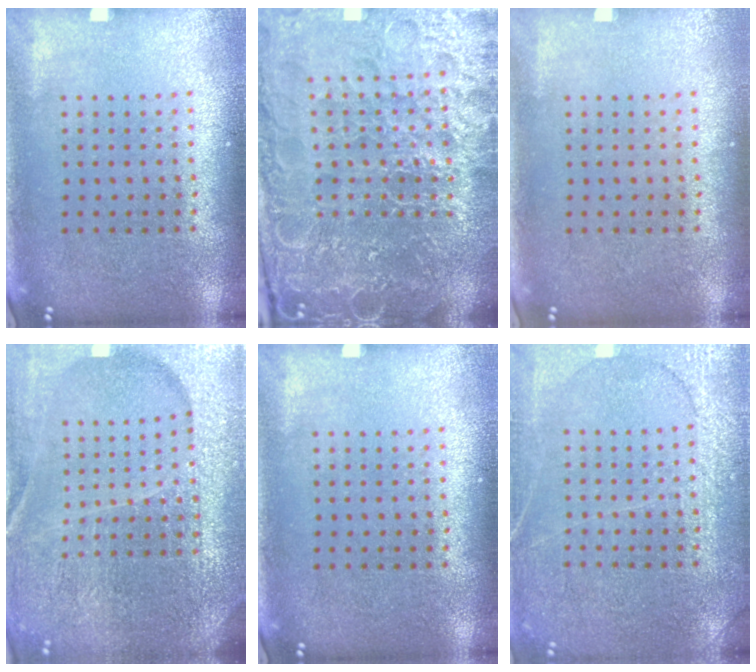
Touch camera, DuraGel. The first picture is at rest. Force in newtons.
{"total": 6.5, "press": 5.7, "slide": 3.1}
{"total": 0.0}
{"total": 5.6, "press": 5.0, "slide": 2.5}
{"total": 0.0}
{"total": 4.7, "press": 4.7, "slide": 0.6}